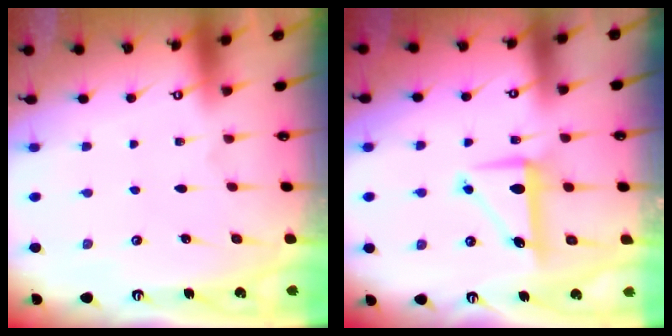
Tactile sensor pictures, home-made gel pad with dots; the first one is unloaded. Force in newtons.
{"total": 8.3, "press": 8.3, "slide": 0.4}